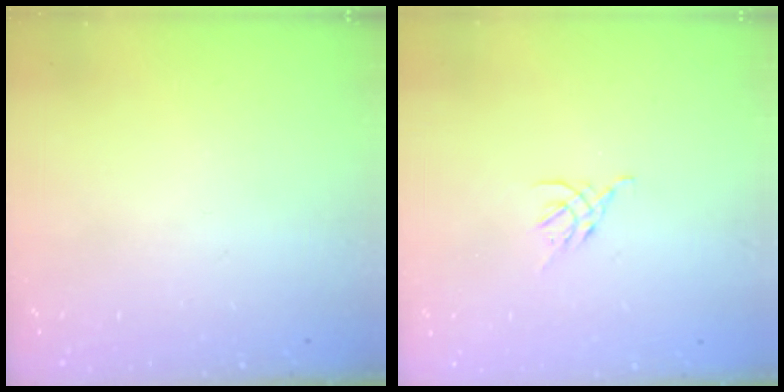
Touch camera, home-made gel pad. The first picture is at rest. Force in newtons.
{"total": 2.3, "press": 2.2, "slide": 0.6}